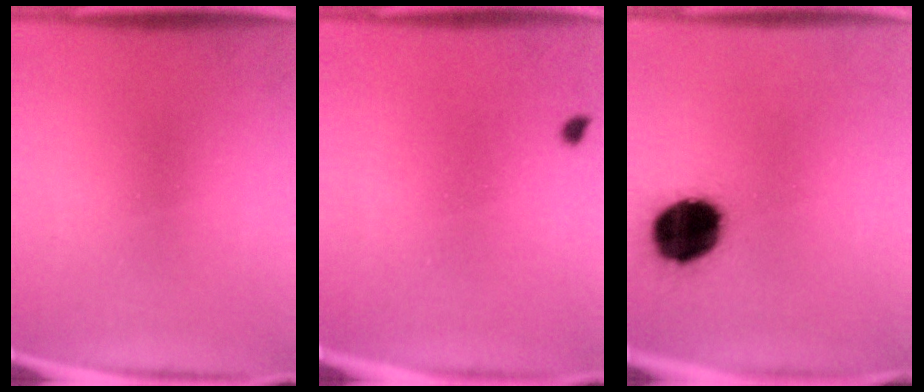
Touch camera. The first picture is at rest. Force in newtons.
{"total": 0.7}
{"total": 16.1}